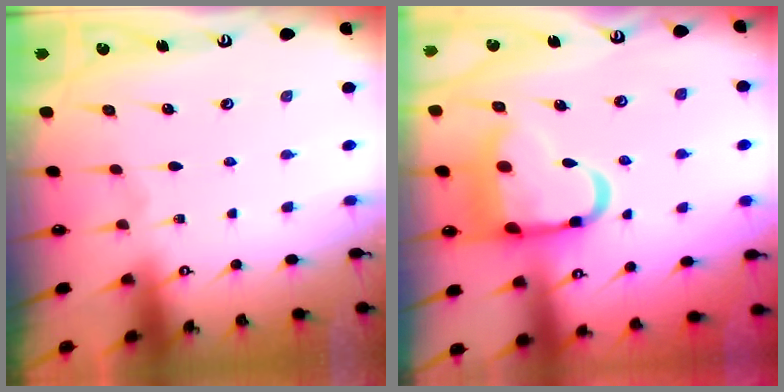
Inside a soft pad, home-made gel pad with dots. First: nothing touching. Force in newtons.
{"total": 15.7, "press": 15.6, "slide": 1.7}